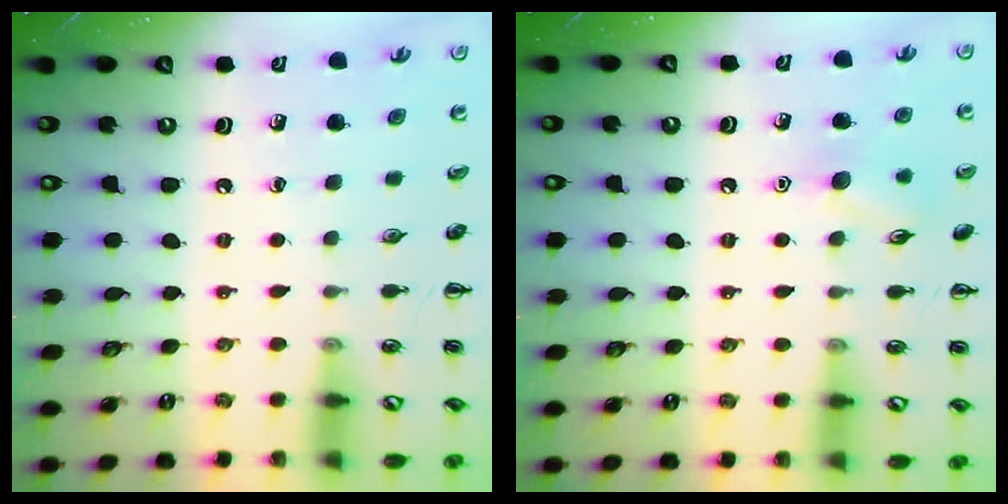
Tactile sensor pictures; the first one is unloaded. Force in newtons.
{"total": 7.8, "press": 7.6, "slide": 1.3}